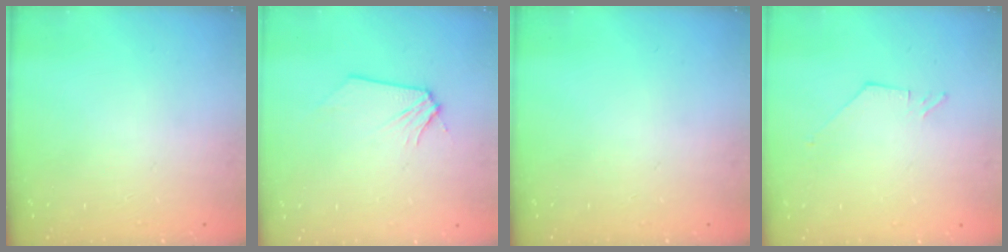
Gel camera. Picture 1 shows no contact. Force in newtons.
{"total": 0.0}
{"total": 0.0}
{"total": 1.2, "press": 1.1, "slide": 0.1}